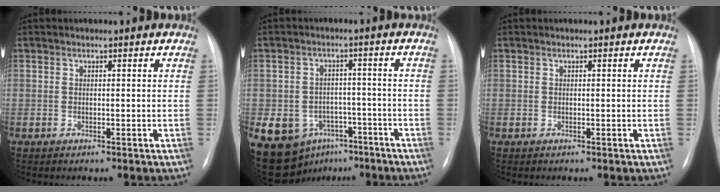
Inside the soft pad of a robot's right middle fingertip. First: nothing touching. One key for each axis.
{"total": 15.5, "fx": -8.1, "fy": 11.9, "fz": 5.9, "tx": -0.134, "ty": 0.018, "tz": -0.108}
{"total": 0.0}